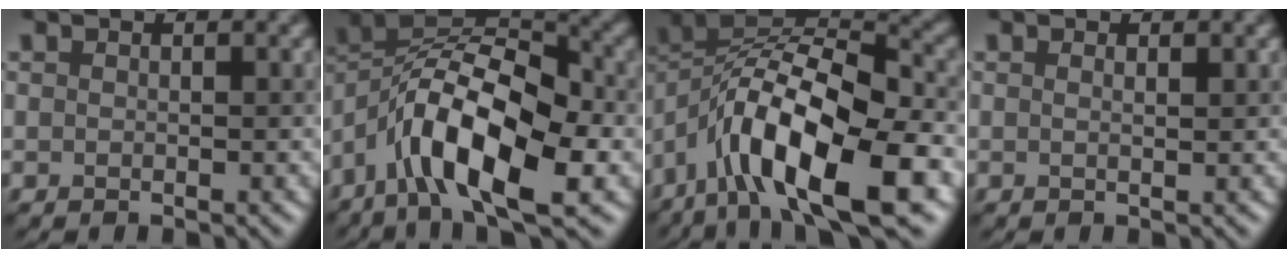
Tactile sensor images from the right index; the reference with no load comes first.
{"total": 12.0, "force": [-4.9, 4.6, 9.9], "torque": [-0.166, 0.012, -0.099]}
{"total": 13.1, "force": [-5.9, 4.4, 10.8], "torque": [-0.181, 0.006, -0.109]}
{"total": 0.5, "force": [0.3, 0.0, 0.4], "torque": [-0.009, 0.000, 0.005]}